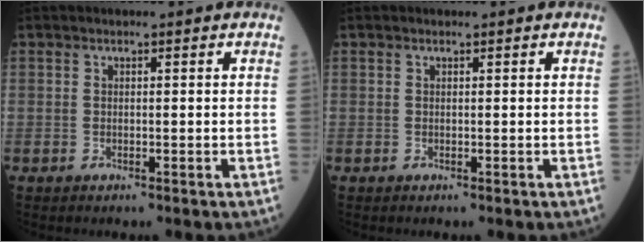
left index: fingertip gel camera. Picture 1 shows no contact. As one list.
[{"total": 0.0}]